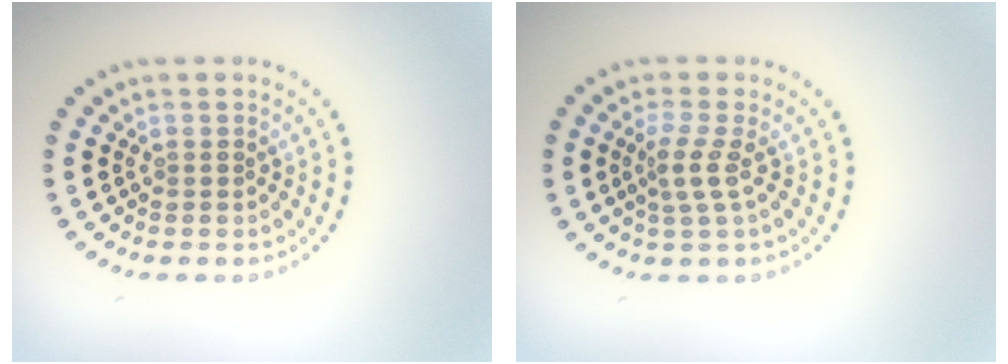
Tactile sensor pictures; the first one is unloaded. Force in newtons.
{"total": 2.3, "press": 1.6, "slide": 1.6}